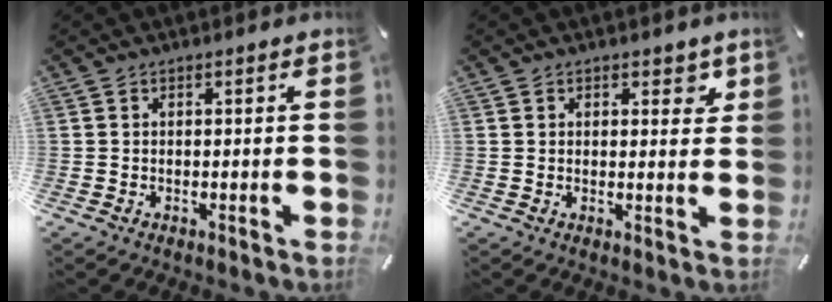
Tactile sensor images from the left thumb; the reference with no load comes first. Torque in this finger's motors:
{"motor_torque": [0.24, -0.23, 0.04, 0.02, -0.01]}